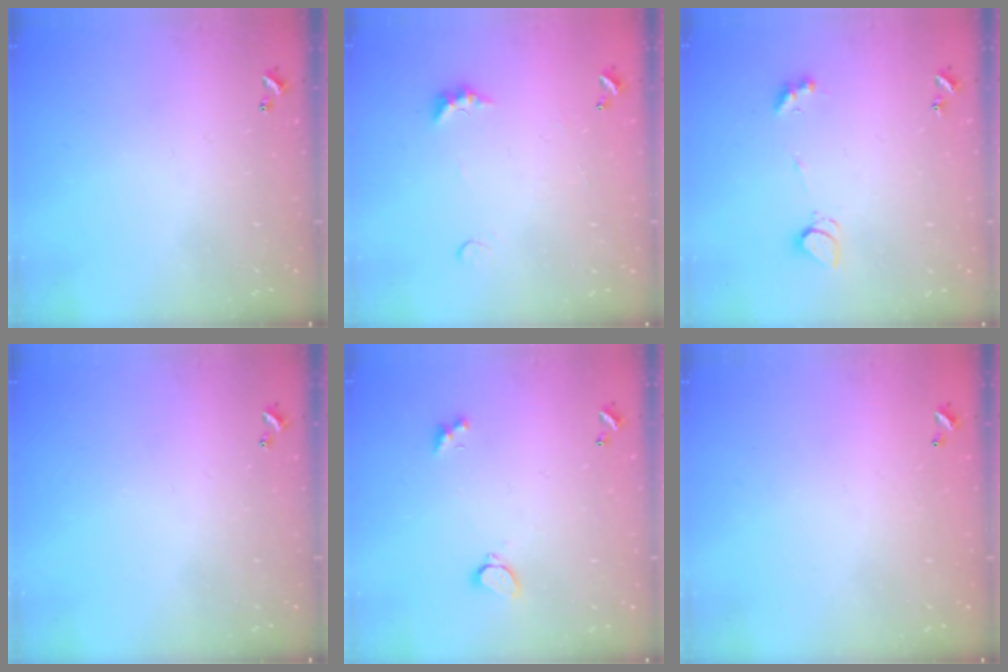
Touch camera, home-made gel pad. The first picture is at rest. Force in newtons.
{"total": 0.8, "press": 0.7, "slide": 0.4}
{"total": 2.6, "press": 2.5, "slide": 0.6}
{"total": 0.0}
{"total": 1.5, "press": 1.4, "slide": 0.5}
{"total": 2.8, "press": 2.8, "slide": 0.1}